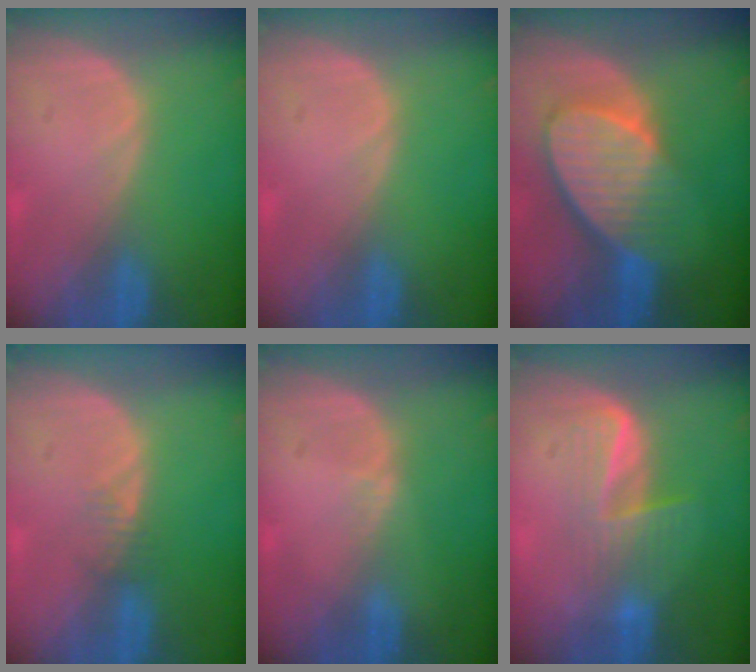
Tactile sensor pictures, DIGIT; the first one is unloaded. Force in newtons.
{"total": 0.0}
{"total": 9.4, "press": 8.3, "slide": 4.6}
{"total": 1.5, "press": 1.5, "slide": 0.2}
{"total": 0.6, "press": 0.6, "slide": 0.2}
{"total": 6.3, "press": 5.5, "slide": 3.1}